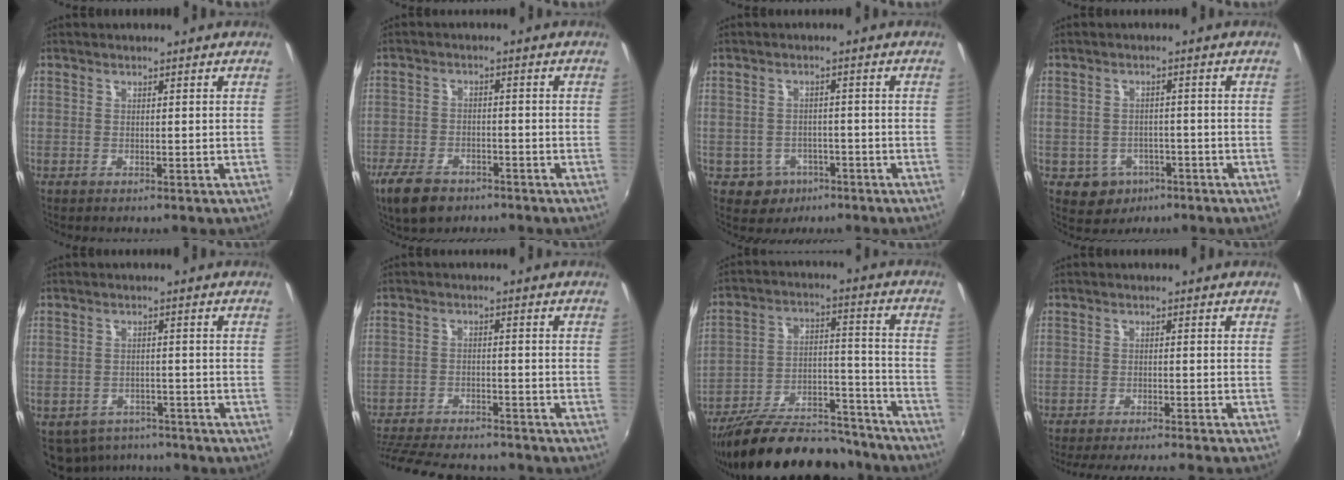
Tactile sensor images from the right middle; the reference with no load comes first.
{"total": 8.7, "force": [-6.0, 4.5, 4.4], "torque": [-0.117, -0.013, -0.109]}
{"total": 4.9, "force": [-2.3, 4.2, 1.0], "torque": [-0.033, 0.006, -0.025]}
{"total": 5.6, "force": [-2.5, 4.8, 1.5], "torque": [-0.043, 0.003, -0.024]}
{"total": 9.2, "force": [-6.8, 5.4, 3.0], "torque": [-0.082, -0.010, -0.089]}
{"total": 18.0, "force": [-15.5, 5.0, 7.6], "torque": [-0.170, -0.022, -0.232]}
{"total": 25.3, "force": [-21.2, 8.1, 11.2], "torque": [-0.201, 0.014, -0.300]}
{"total": 12.0, "force": [-10.8, -0.1, 5.3], "torque": [-0.113, -0.015, -0.161]}